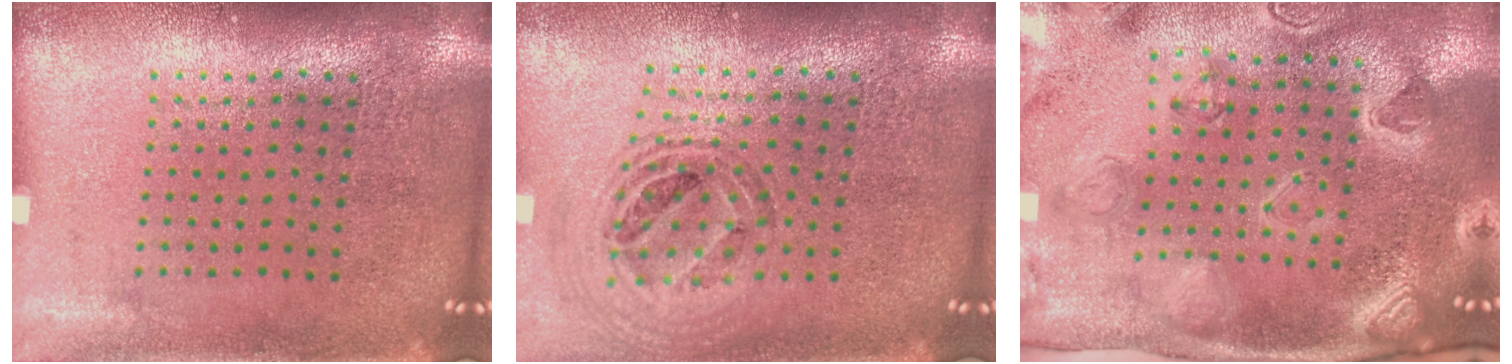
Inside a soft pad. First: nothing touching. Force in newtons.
{"total": 1.0, "press": 1.0, "slide": 0.1}
{"total": 3.2, "press": 3.1, "slide": 0.4}